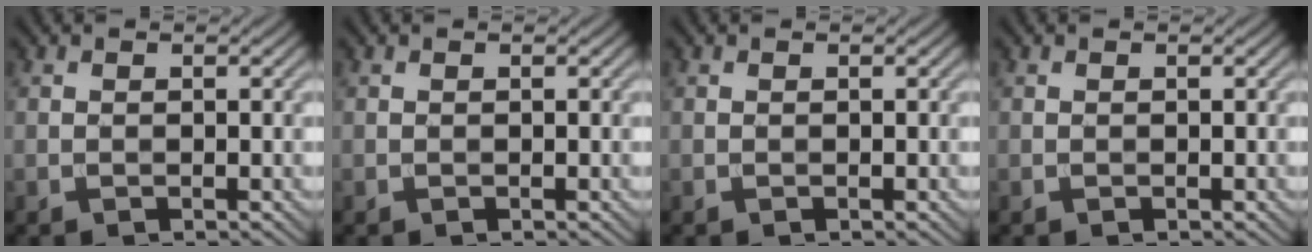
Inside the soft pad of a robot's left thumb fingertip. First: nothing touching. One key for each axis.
{"total": 0.0}
{"total": 0.0}
{"total": 0.0}